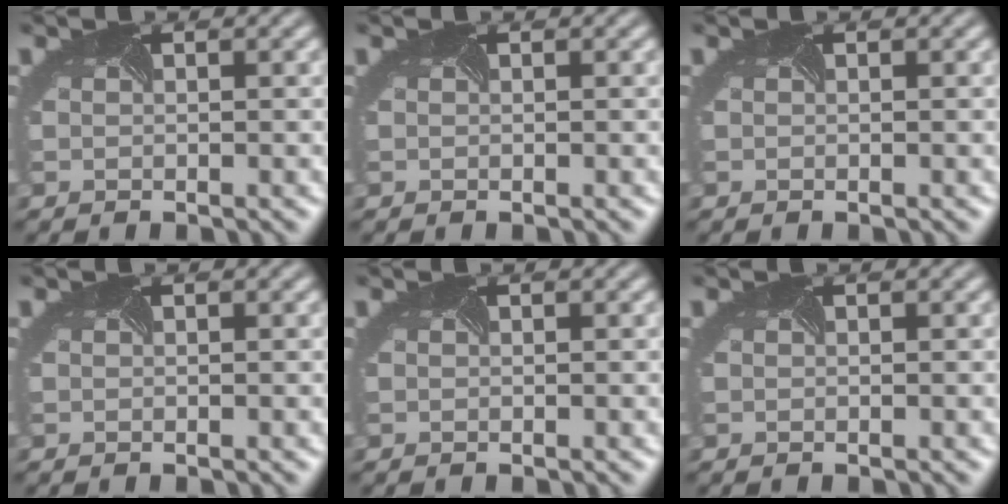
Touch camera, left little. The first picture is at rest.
{"total": 0.0}
{"total": 0.0}
{"total": 0.0}
{"total": 0.0}
{"total": 0.0}